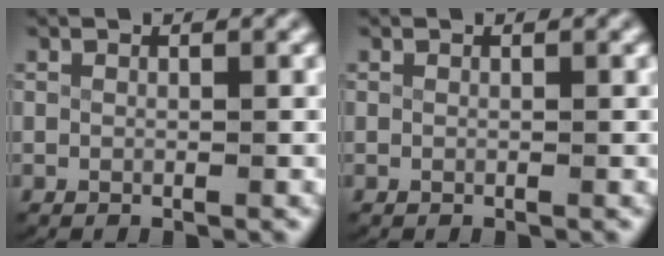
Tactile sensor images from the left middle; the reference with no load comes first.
{"total": 0.0}